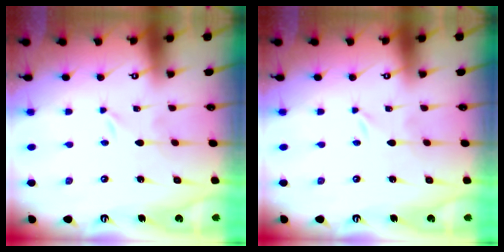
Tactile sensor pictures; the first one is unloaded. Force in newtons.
{"total": 0.0}